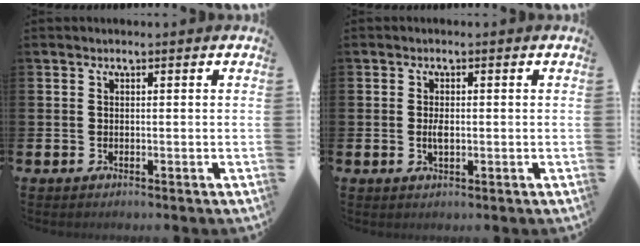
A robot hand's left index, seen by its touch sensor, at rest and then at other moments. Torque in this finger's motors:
{"motor_torque": [0.01, 0.08, 0.02, 0.02]}